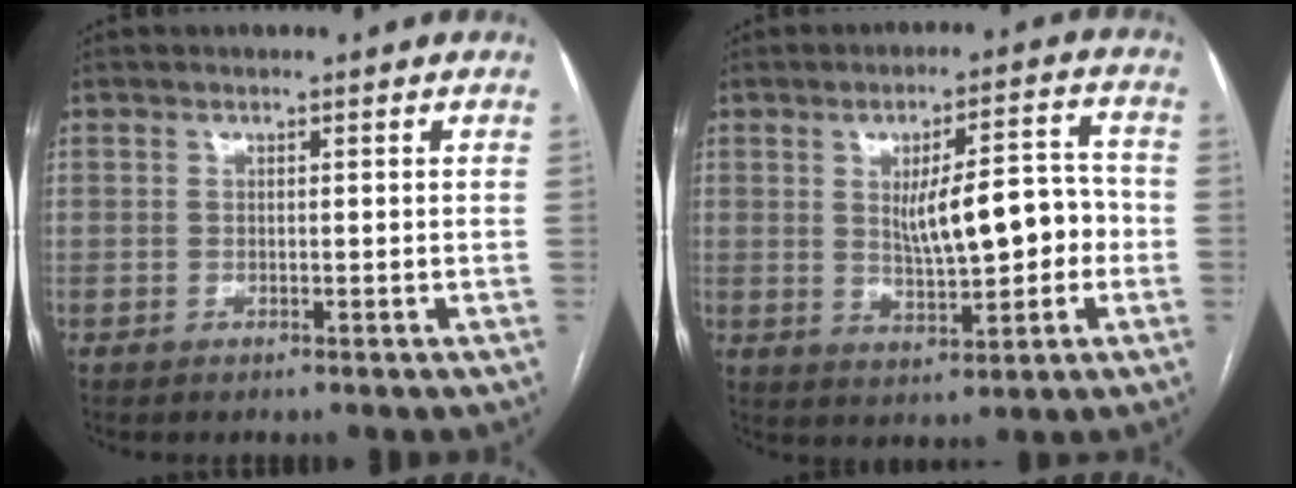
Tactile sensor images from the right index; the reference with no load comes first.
{"total": 10.0, "force": [-0.3, 3.1, 9.6], "torque": [-0.147, 0.019, 0.006]}